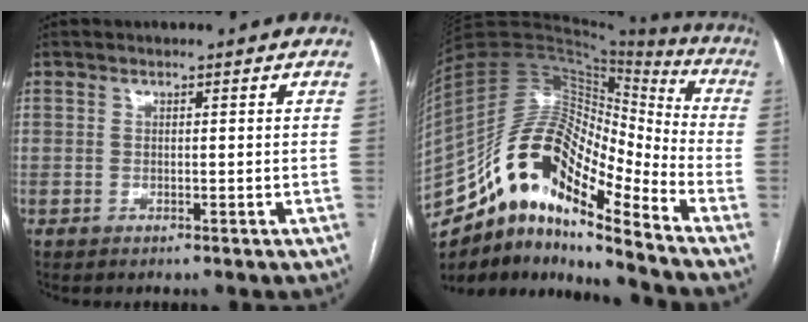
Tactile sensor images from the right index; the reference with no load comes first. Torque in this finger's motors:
{"motor_torque": [0.85, -1.01, 1.05, 0.21]}